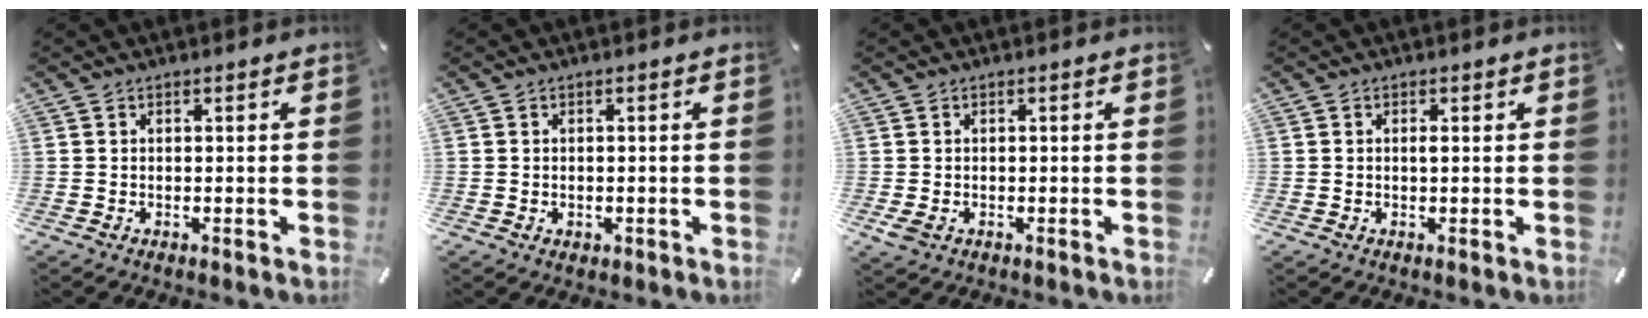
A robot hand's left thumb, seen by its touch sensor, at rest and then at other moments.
{"total": 1.1, "force": [-0.2, 1.0, 0.3], "torque": [-0.006, 0.005, -0.006]}
{"total": 1.7, "force": [-0.4, 1.1, 1.2], "torque": [-0.034, -0.004, -0.010]}
{"total": 0.9, "force": [0.2, 0.4, 0.8], "torque": [-0.017, 0.000, 0.003]}